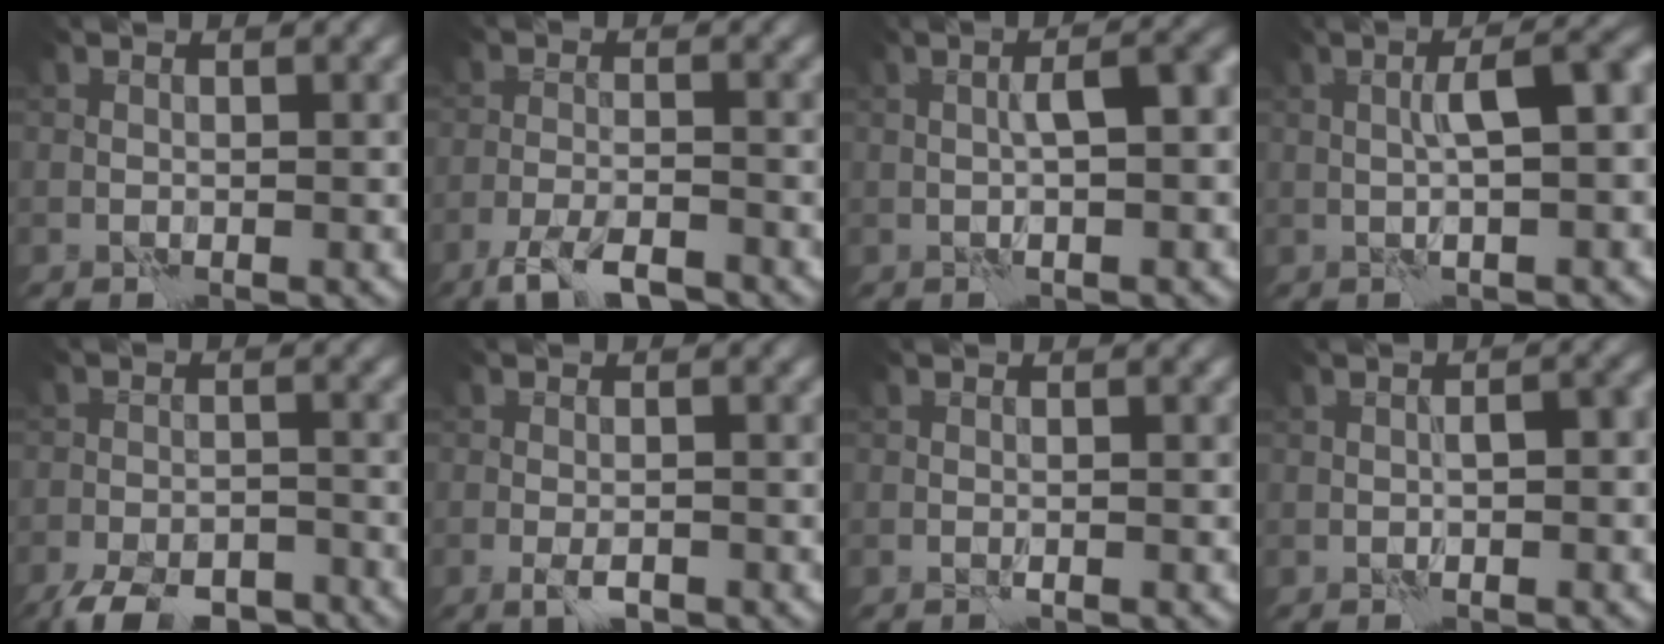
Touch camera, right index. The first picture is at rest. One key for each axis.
{"total": 4.5, "fx": -3.5, "fy": 1.0, "fz": 2.7, "tx": -0.049, "ty": -0.004, "tz": -0.068}
{"total": 3.5, "fx": 0.1, "fy": 0.6, "fz": 3.4, "tx": -0.059, "ty": 0.013, "tz": 0.003}
{"total": 4.7, "fx": 0.5, "fy": 0.8, "fz": 4.7, "tx": -0.075, "ty": 0.015, "tz": 0.009}
{"total": 7.5, "fx": -6.3, "fy": 2.5, "fz": 3.3, "tx": -0.048, "ty": -0.017, "tz": -0.103}
{"total": 1.7, "fx": -0.8, "fy": 0.5, "fz": 1.4, "tx": -0.028, "ty": -0.003, "tz": -0.013}
{"total": 0.0}
{"total": 2.0, "fx": -0.5, "fy": 0.7, "fz": 1.9, "tx": -0.026, "ty": 0.007, "tz": -0.004}